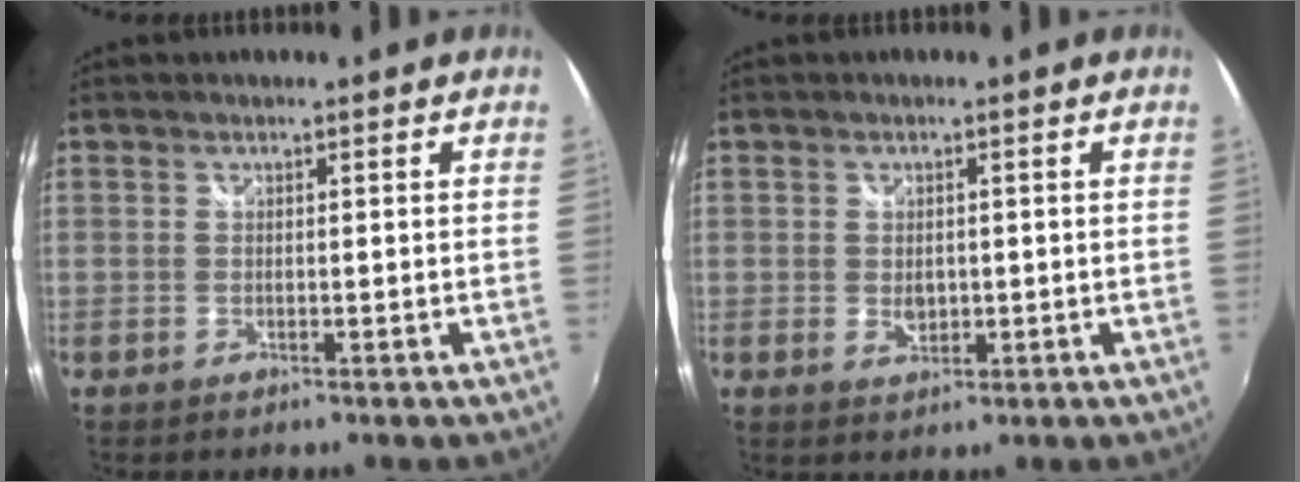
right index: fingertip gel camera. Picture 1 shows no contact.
{"total": 2.7, "force": [-0.3, 2.0, 1.8], "torque": [-0.029, -0.002, -0.003]}